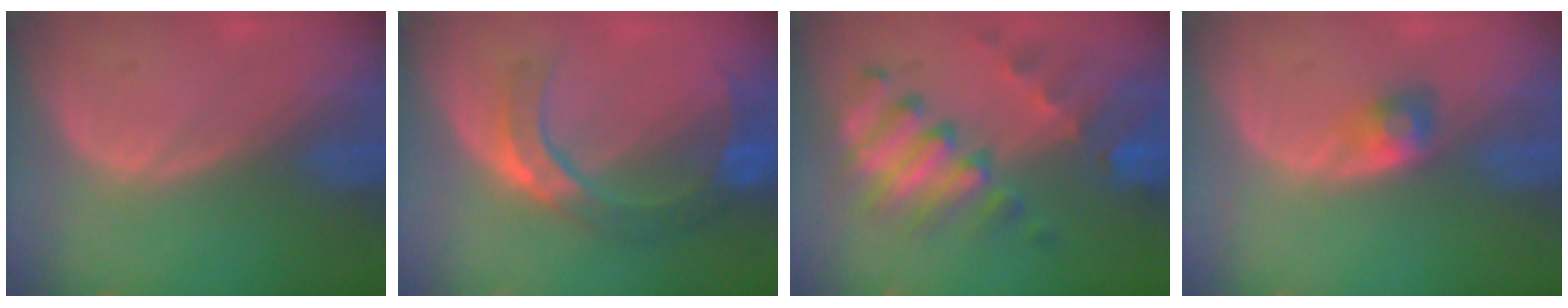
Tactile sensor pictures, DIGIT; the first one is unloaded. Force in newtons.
{"total": 7.2, "press": 7.2, "slide": 0.8}
{"total": 10.0, "press": 8.9, "slide": 4.6}
{"total": 2.8, "press": 2.6, "slide": 1.2}